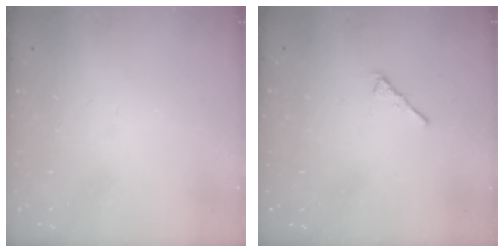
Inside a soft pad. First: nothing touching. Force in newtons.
{"total": 2.9, "press": 2.8, "slide": 0.7}